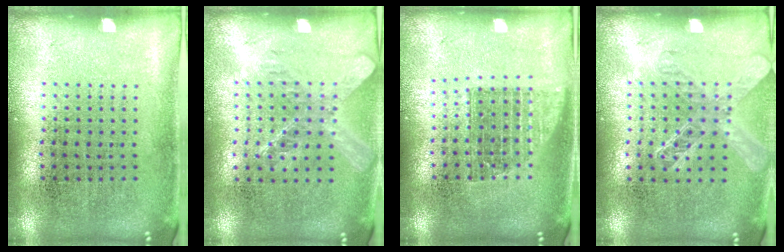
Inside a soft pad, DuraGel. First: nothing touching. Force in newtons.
{"total": 1.5, "press": 1.3, "slide": 0.7}
{"total": 1.4, "press": 1.1, "slide": 0.8}
{"total": 1.3, "press": 1.2, "slide": 0.5}